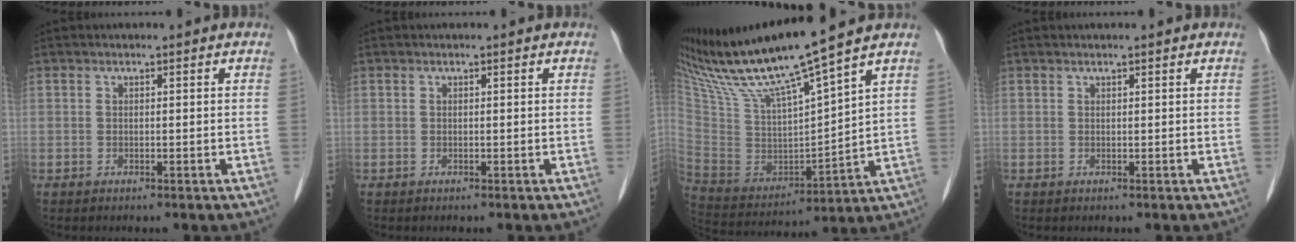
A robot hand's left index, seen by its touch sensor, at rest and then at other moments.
{"total": 0.0}
{"total": 19.1, "force": [15.5, -0.7, 11.2], "torque": [-0.205, -0.007, 0.295]}
{"total": 1.0, "force": [0.8, 0.1, 0.6], "torque": [-0.011, 0.013, 0.013]}